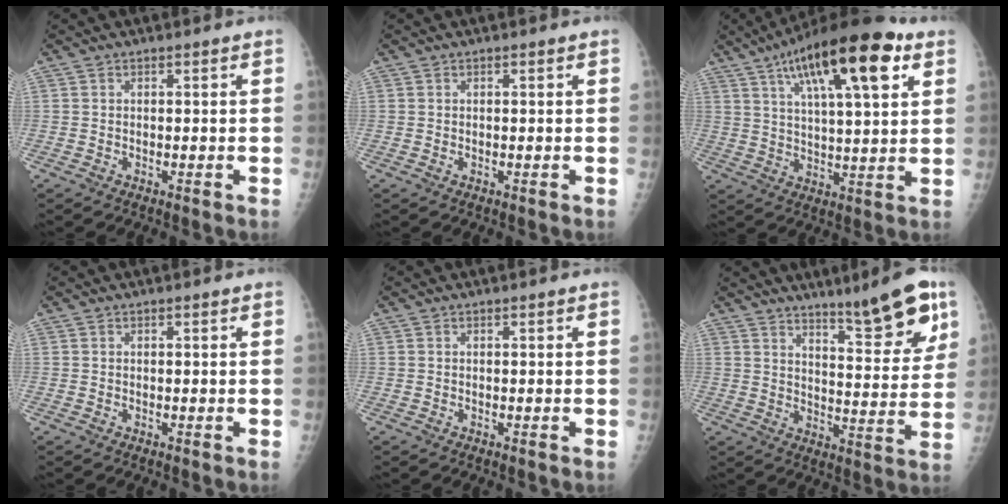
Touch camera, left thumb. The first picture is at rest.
{"total": 0.0}
{"total": 20.6, "force": [10.0, 6.1, 17.0], "torque": [-0.257, -0.010, 0.158]}
{"total": 0.0}
{"total": 0.0}
{"total": 14.0, "force": [9.3, 3.0, 10.1], "torque": [-0.114, -0.056, 0.142]}